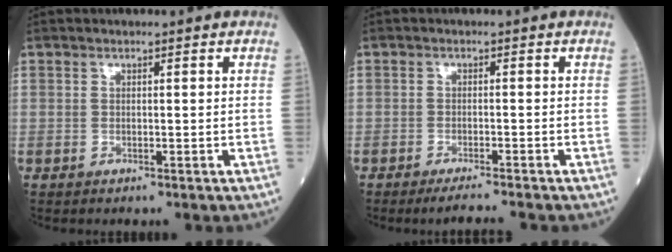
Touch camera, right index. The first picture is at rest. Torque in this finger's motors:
{"motor_torque": [-0.15, -0.11, 0.11, 0.03]}